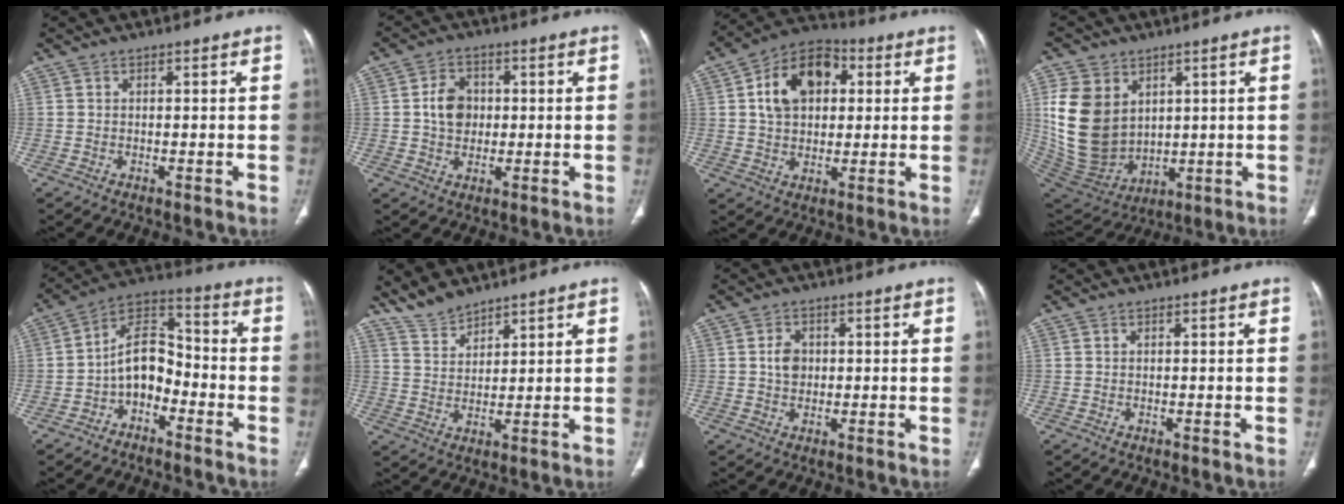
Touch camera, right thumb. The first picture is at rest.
{"total": 6.4, "force": [0.5, 5.1, 3.8], "torque": [-0.046, 0.005, 0.005]}
{"total": 13.8, "force": [3.2, 9.6, 9.3], "torque": [-0.126, 0.011, 0.043]}
{"total": 17.2, "force": [4.1, 13.0, 10.5], "torque": [-0.191, -0.024, 0.106]}
{"total": 9.9, "force": [-3.7, 6.6, 6.3], "torque": [-0.087, 0.061, -0.077]}
{"total": 5.1, "force": [4.8, 1.4, 1.0], "torque": [-0.012, -0.022, 0.104]}
{"total": 3.5, "force": [0.4, 2.8, 2.1], "torque": [-0.024, 0.003, 0.004]}
{"total": 0.0}